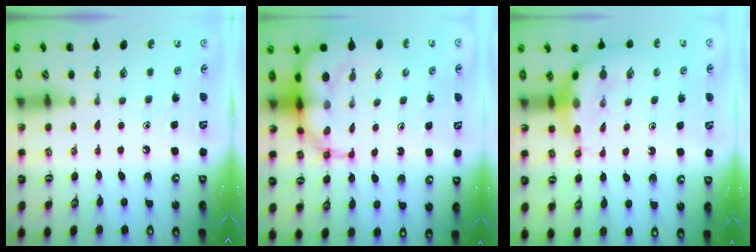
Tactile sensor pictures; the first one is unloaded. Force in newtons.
{"total": 9.3, "press": 8.9, "slide": 2.8}
{"total": 6.7, "press": 6.5, "slide": 1.6}